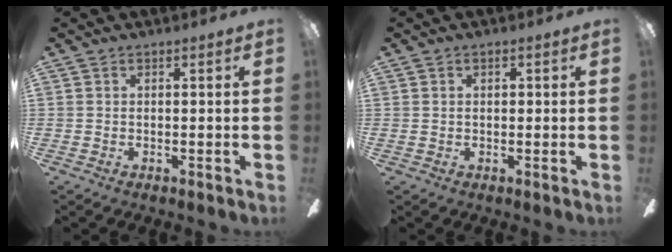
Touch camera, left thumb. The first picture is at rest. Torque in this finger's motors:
{"motor_torque": [0.07, -0.04, -0.15, -0.09, 0.03]}